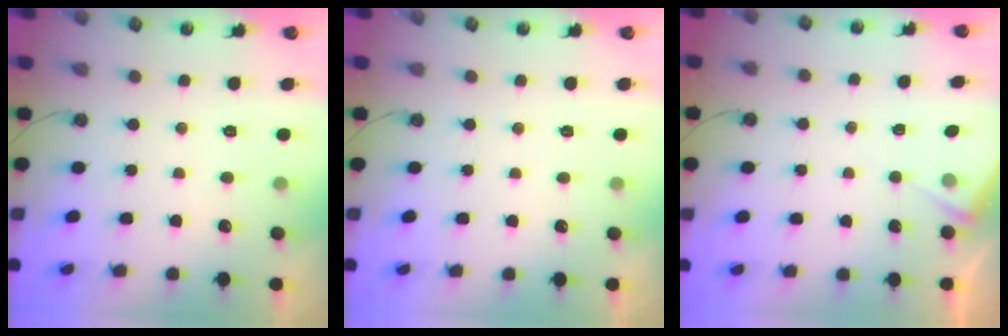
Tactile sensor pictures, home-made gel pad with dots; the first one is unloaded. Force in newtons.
{"total": 3.6, "press": 3.5, "slide": 0.6}
{"total": 3.5, "press": 3.5, "slide": 0.6}